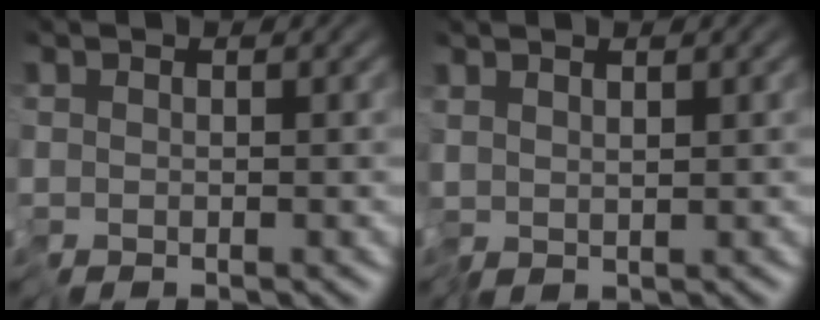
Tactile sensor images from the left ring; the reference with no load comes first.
{"total": 1.0, "force": [0.7, 0.2, 0.7], "torque": [-0.017, 0.005, 0.015]}